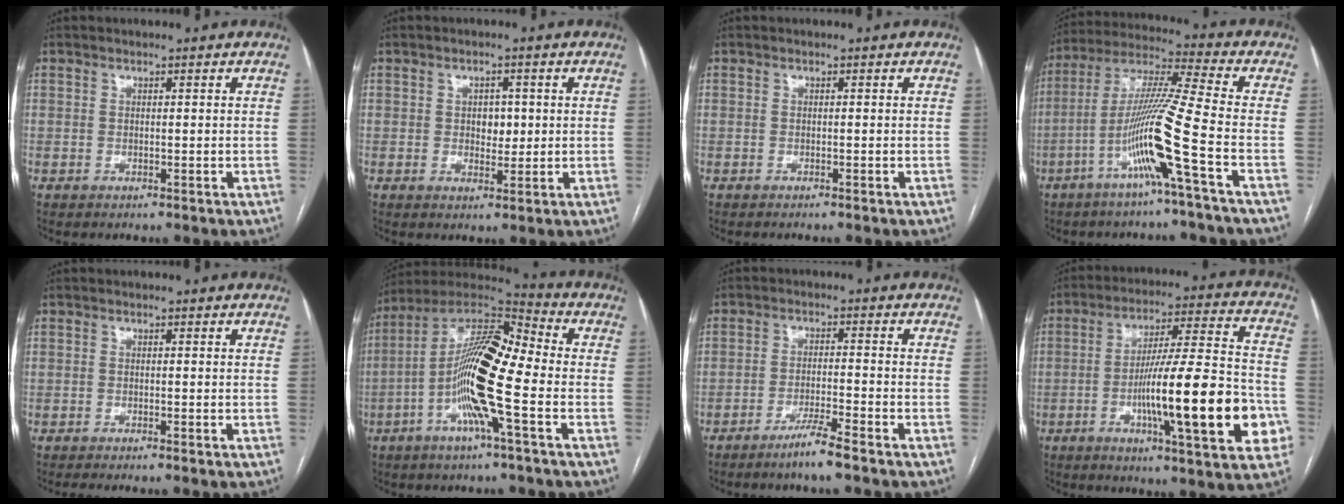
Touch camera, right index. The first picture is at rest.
{"total": 2.9, "force": [0.3, 1.9, 2.1], "torque": [-0.025, 0.002, 0.007]}
{"total": 0.6, "force": [-0.5, -0.2, 0.2], "torque": [0.000, 0.003, -0.011]}
{"total": 13.5, "force": [-5.3, -2.2, 12.2], "torque": [-0.239, -0.004, -0.107]}
{"total": 2.4, "force": [-2.0, -0.5, 1.2], "torque": [-0.014, 0.001, -0.030]}
{"total": 15.9, "force": [-3.5, 1.9, 15.4], "torque": [-0.293, 0.011, -0.073]}
{"total": 4.8, "force": [-3.7, -0.8, 3.0], "torque": [-0.055, -0.011, -0.074]}
{"total": 20.9, "force": [-5.7, 2.2, 20.0], "torque": [-0.277, 0.005, -0.081]}